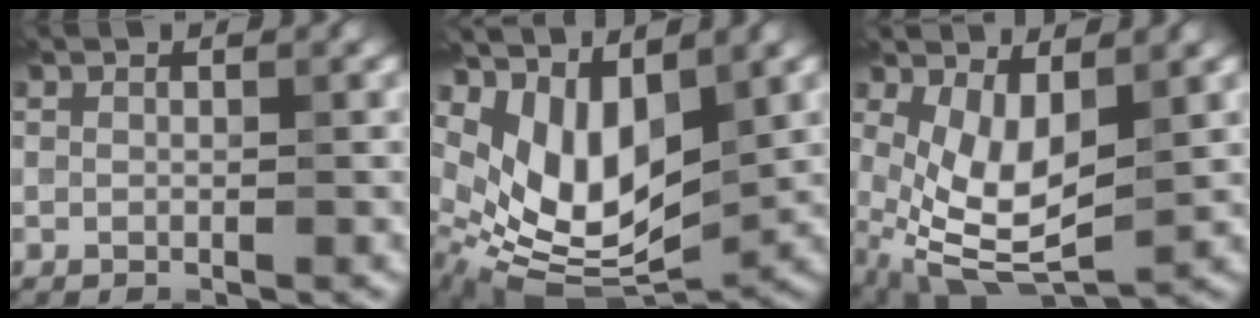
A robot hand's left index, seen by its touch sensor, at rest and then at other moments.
{"total": 8.6, "force": [2.4, 4.8, 6.7], "torque": [-0.128, -0.024, 0.051]}
{"total": 7.1, "force": [0.8, 3.5, 6.1], "torque": [-0.128, -0.011, 0.017]}